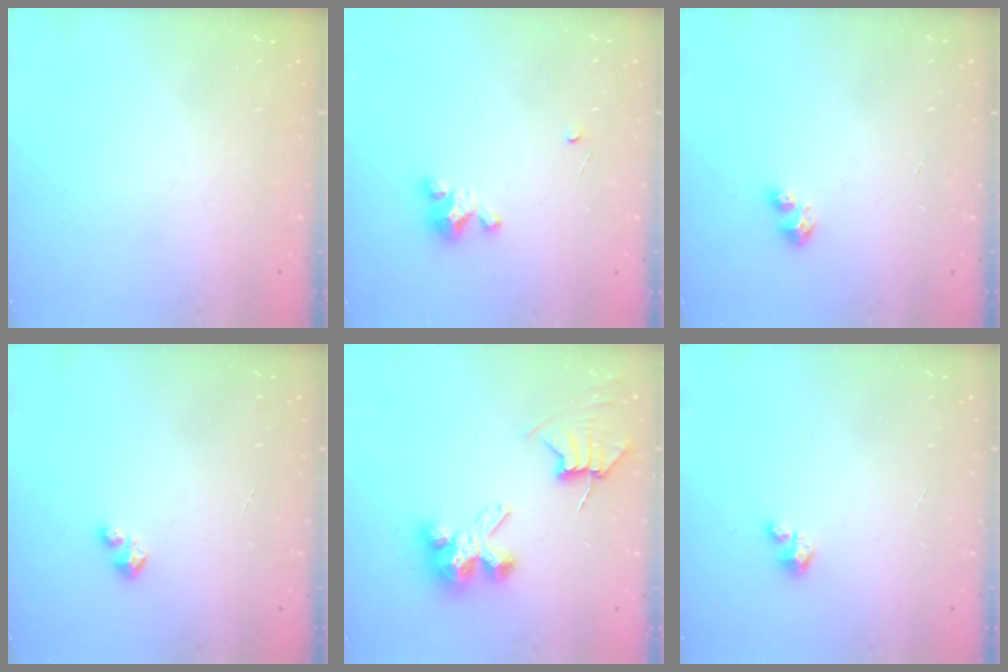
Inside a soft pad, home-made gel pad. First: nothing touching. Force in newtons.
{"total": 3.5, "press": 3.5, "slide": 0.2}
{"total": 3.0, "press": 2.9, "slide": 0.3}
{"total": 1.7, "press": 1.7, "slide": 0.2}
{"total": 7.8, "press": 7.7, "slide": 0.6}
{"total": 2.7, "press": 2.7, "slide": 0.2}